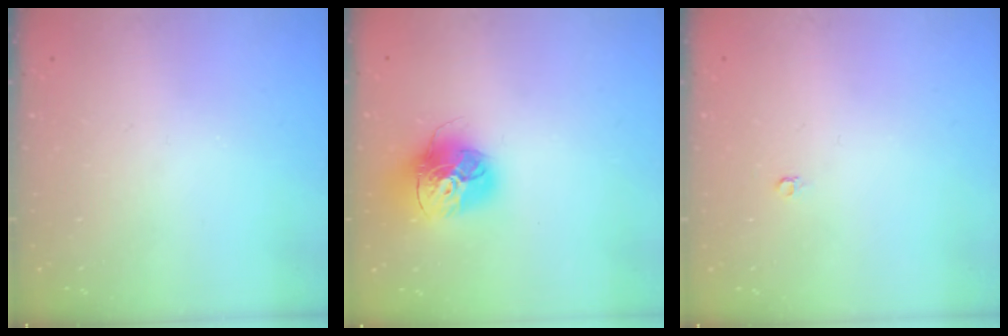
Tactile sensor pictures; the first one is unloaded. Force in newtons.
{"total": 16.0, "press": 16.0, "slide": 1.7}
{"total": 3.2, "press": 3.2, "slide": 0.2}